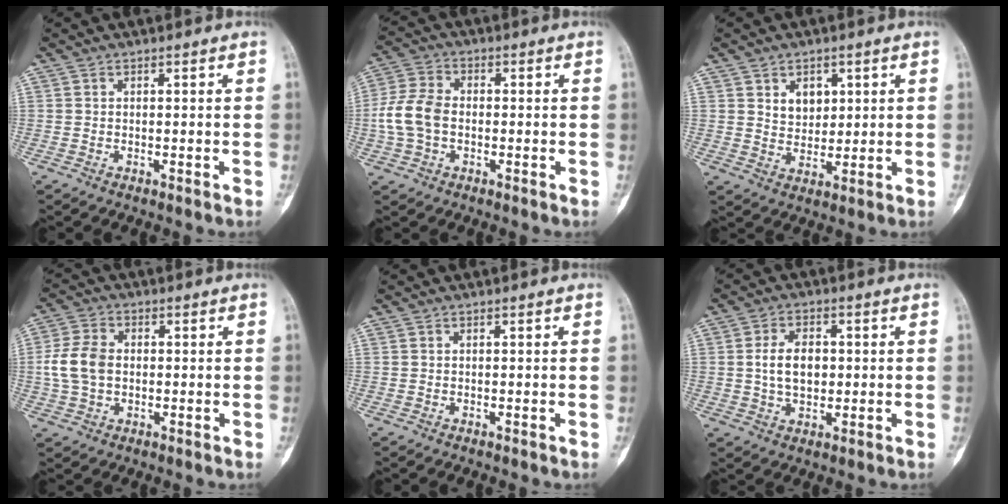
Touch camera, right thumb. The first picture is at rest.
{"total": 8.4, "force": [-1.0, 5.8, 6.0], "torque": [-0.130, 0.019, -0.026]}
{"total": 5.0, "force": [2.0, 3.7, 2.6], "torque": [-0.021, -0.015, 0.039]}
{"total": 7.7, "force": [0.0, 5.5, 5.4], "torque": [-0.111, 0.011, -0.002]}
{"total": 0.0}
{"total": 6.8, "force": [0.4, 4.4, 5.2], "torque": [-0.080, 0.005, 0.007]}